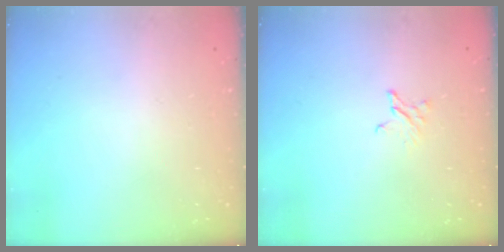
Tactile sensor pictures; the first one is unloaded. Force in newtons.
{"total": 2.0, "press": 2.0, "slide": 0.2}